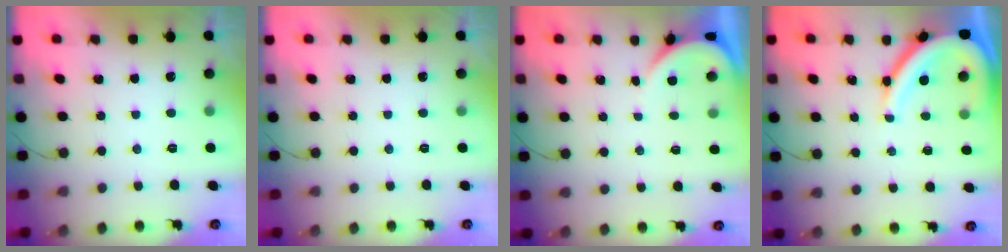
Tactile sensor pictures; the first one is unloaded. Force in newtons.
{"total": 0.0}
{"total": 2.1, "press": 2.1, "slide": 0.2}
{"total": 12.6, "press": 12.5, "slide": 1.2}